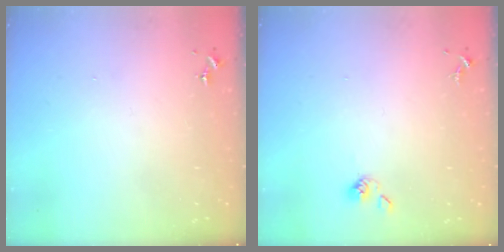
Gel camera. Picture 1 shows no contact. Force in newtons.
{"total": 4.4, "press": 4.1, "slide": 1.6}